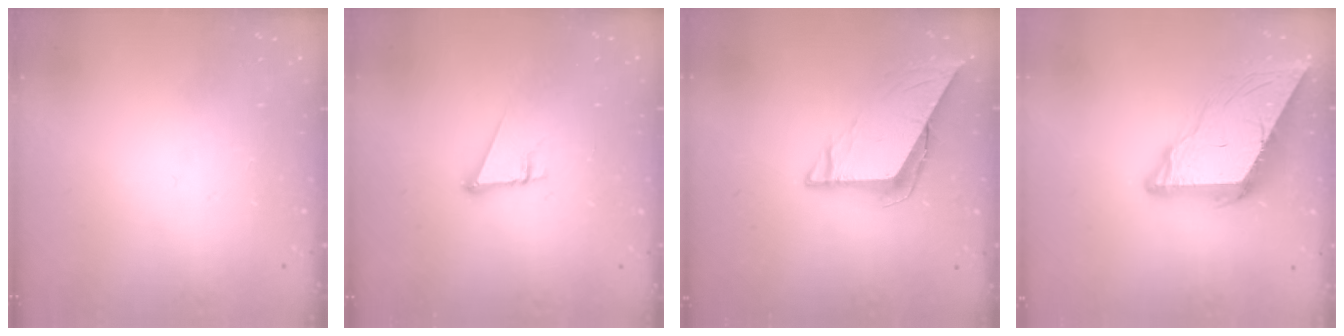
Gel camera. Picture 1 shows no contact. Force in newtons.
{"total": 3.7, "press": 3.7, "slide": 0.2}
{"total": 7.4, "press": 7.4, "slide": 0.6}
{"total": 9.3, "press": 9.2, "slide": 0.8}